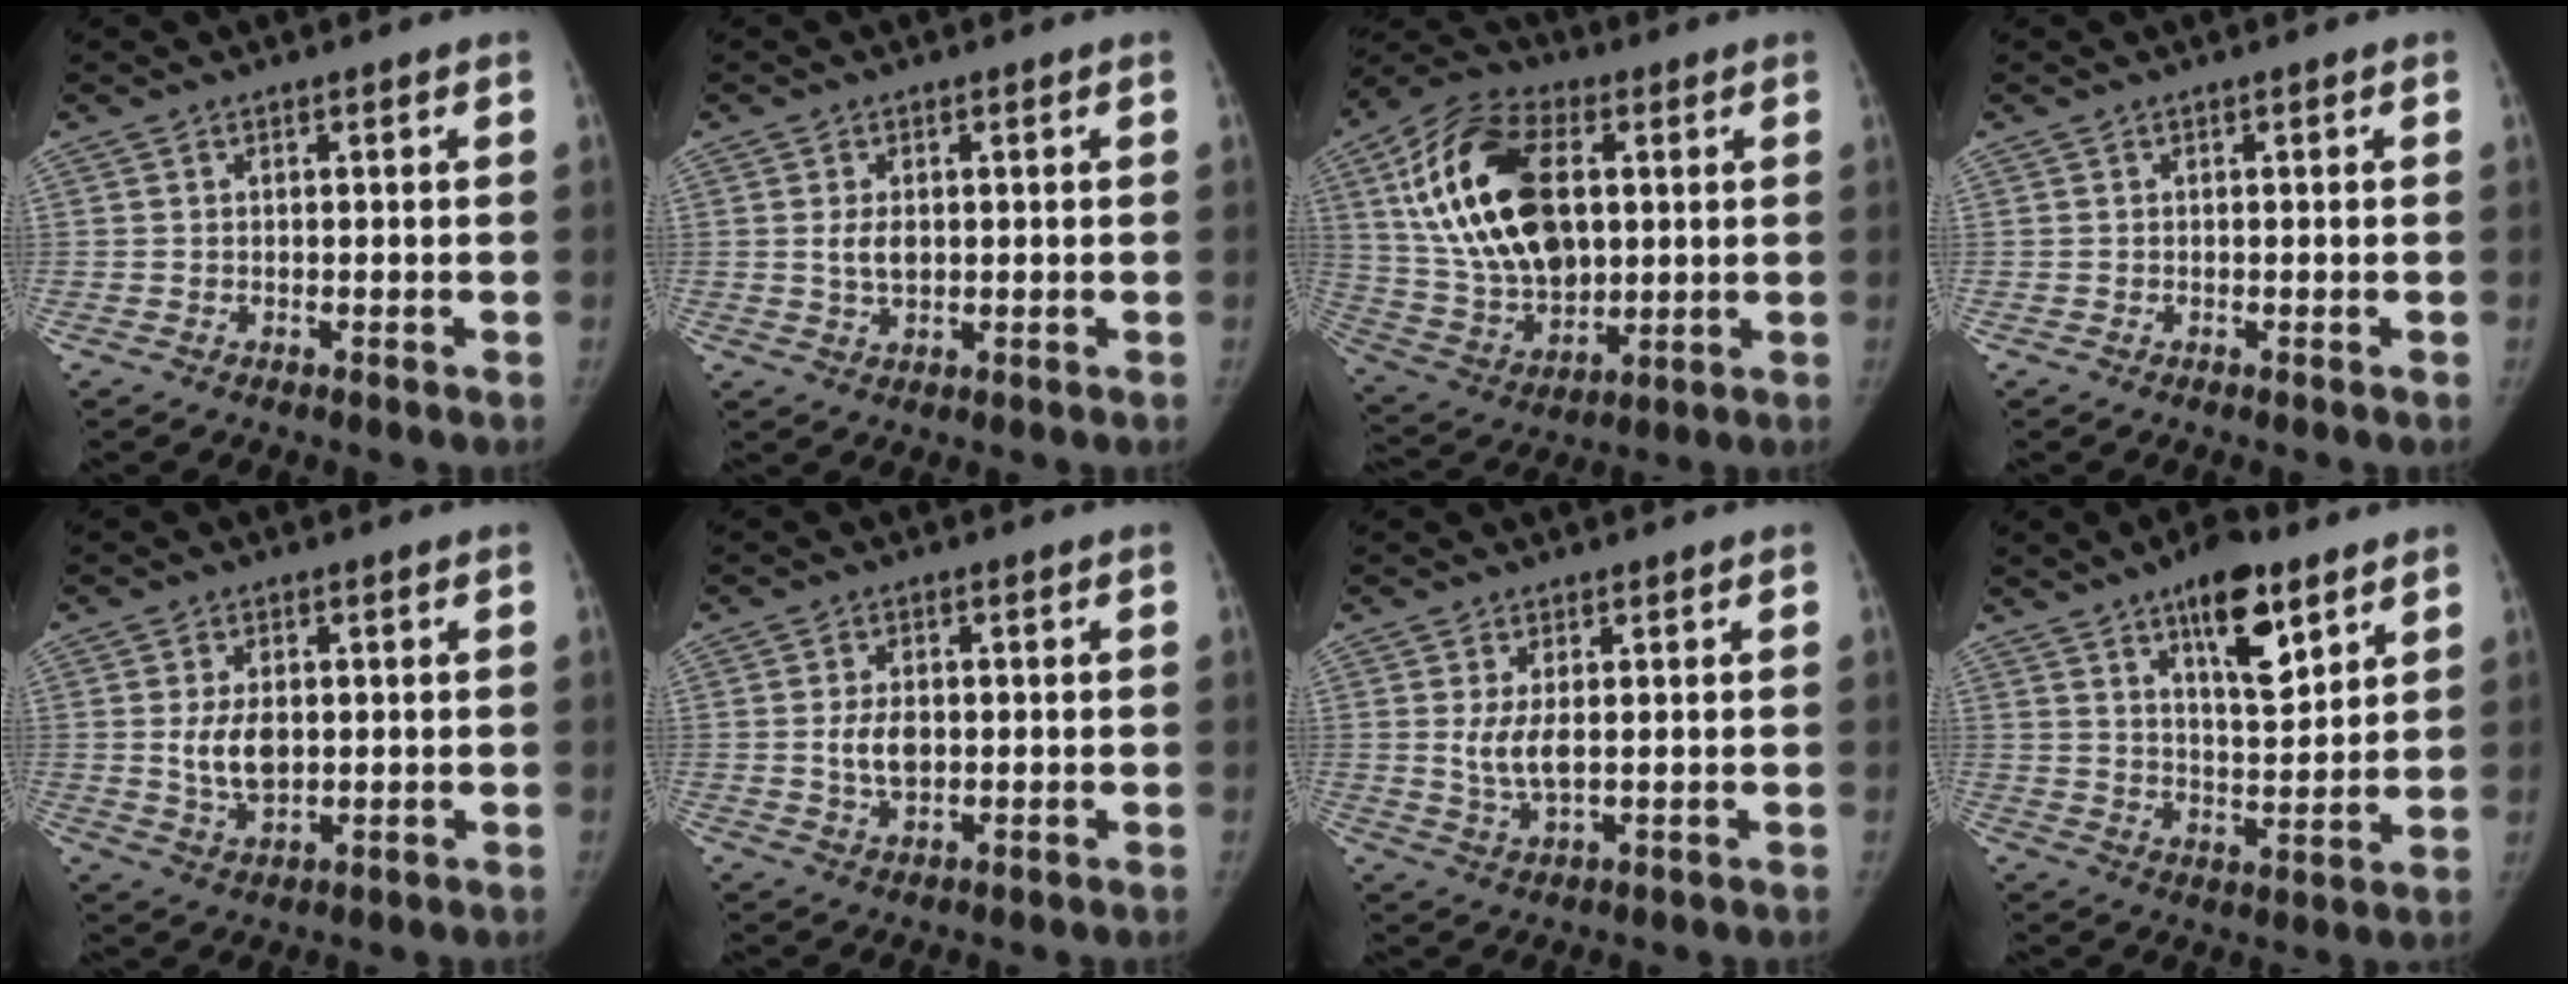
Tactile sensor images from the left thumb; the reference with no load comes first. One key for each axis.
{"total": 3.2, "fx": 0.4, "fy": 1.9, "fz": 2.6, "tx": -0.044, "ty": -0.008, "tz": 0.011}
{"total": 23.6, "fx": 5.2, "fy": 14.2, "fz": 18.1, "tx": -0.319, "ty": -0.009, "tz": 0.097}
{"total": 0.0}
{"total": 6.2, "fx": 0.5, "fy": 3.7, "fz": 5.0, "tx": -0.084, "ty": -0.011, "tz": 0.016}
{"total": 4.5, "fx": 0.0, "fy": 2.7, "fz": 3.6, "tx": -0.062, "ty": -0.004, "tz": 0.004}
{"total": 4.5, "fx": 0.6, "fy": 1.8, "fz": 4.1, "tx": -0.083, "ty": -0.015, "tz": 0.017}
{"total": 12.7, "fx": 7.4, "fy": 4.7, "fz": 9.2, "tx": -0.114, "ty": -0.045, "tz": 0.119}